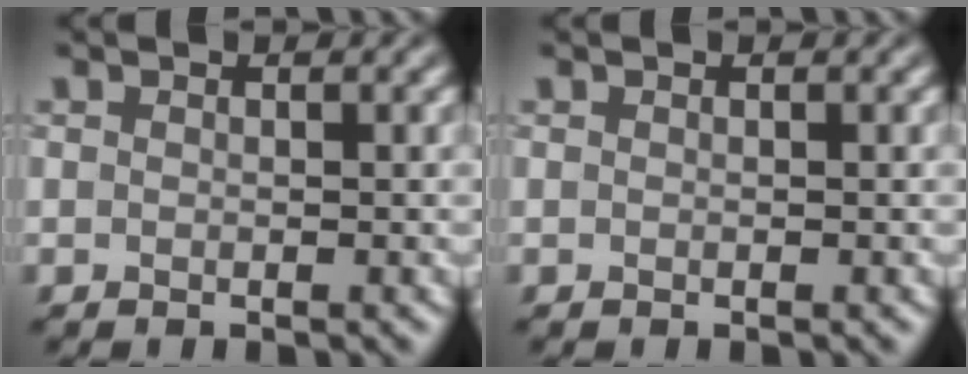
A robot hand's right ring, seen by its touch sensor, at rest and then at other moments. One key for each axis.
{"total": 0.0}